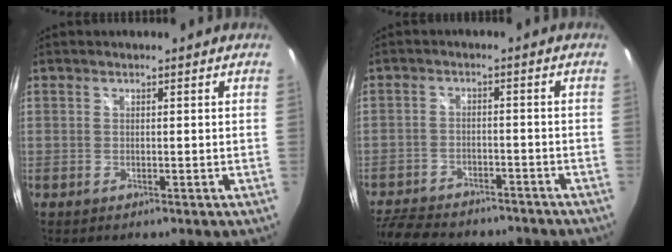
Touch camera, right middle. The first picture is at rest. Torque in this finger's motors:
{"motor_torque": [1.09, -1.05, 0.11, 0.07]}